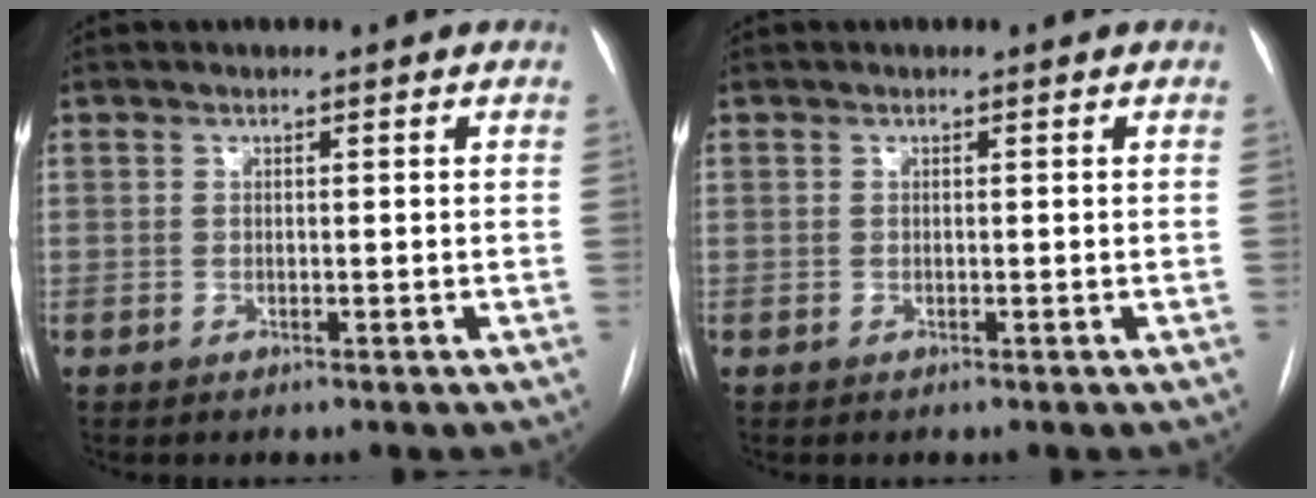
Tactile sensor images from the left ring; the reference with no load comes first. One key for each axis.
{"total": 0.0}